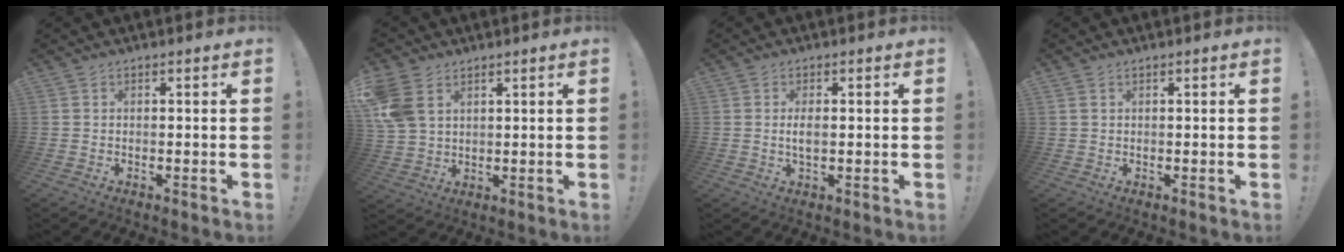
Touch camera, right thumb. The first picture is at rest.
{"total": 9.6, "force": [3.9, 6.7, 5.7], "torque": [-0.120, -0.007, 0.083]}
{"total": 2.8, "force": [-0.1, 1.1, 2.6], "torque": [-0.043, -0.005, -0.008]}
{"total": 1.1, "force": [0.7, 0.5, 0.7], "torque": [-0.020, 0.003, 0.014]}